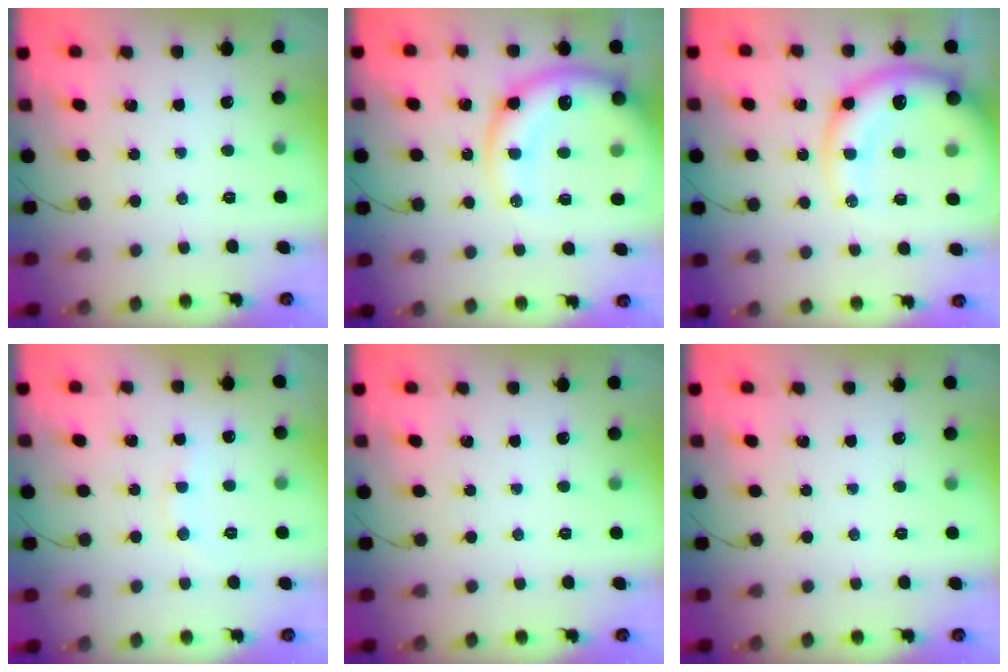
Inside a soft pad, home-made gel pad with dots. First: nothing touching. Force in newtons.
{"total": 17.5, "press": 16.9, "slide": 4.5}
{"total": 16.3, "press": 15.9, "slide": 3.7}
{"total": 7.4, "press": 7.3, "slide": 1.3}
{"total": 0.0}
{"total": 0.0}